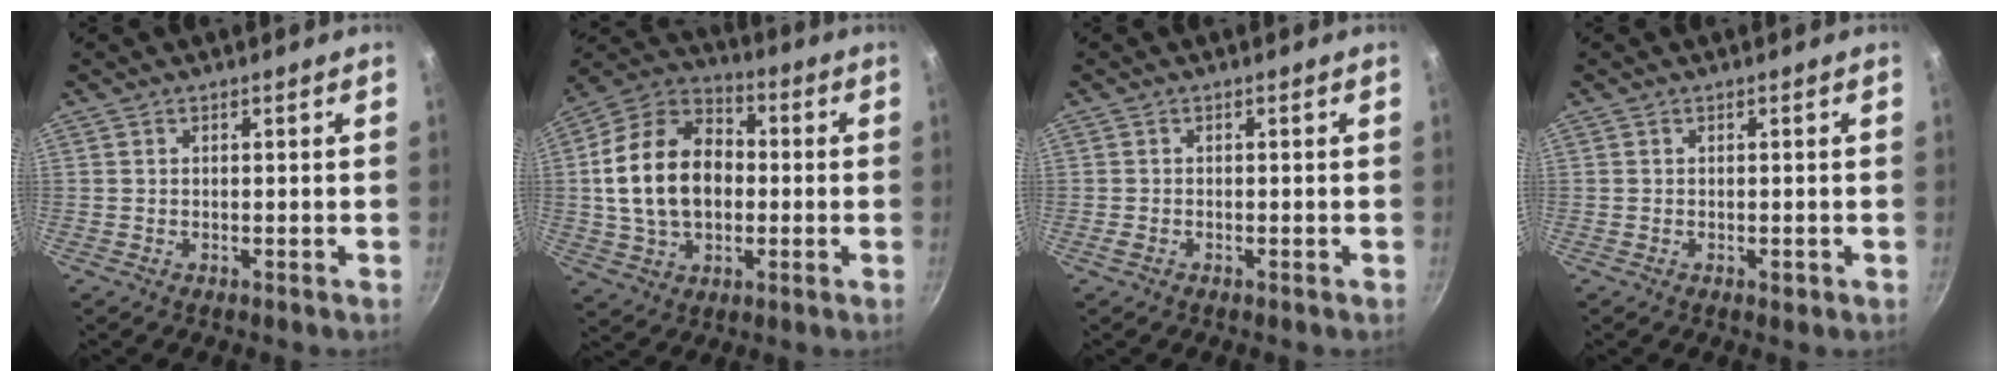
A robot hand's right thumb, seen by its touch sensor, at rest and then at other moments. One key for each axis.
{"total": 18.8, "fx": 0.1, "fy": 13.3, "fz": 13.3, "tx": -0.212, "ty": 0.032, "tz": -0.007}
{"total": 1.0, "fx": -0.6, "fy": 0.5, "fz": 0.6, "tx": -0.018, "ty": 0.003, "tz": -0.014}
{"total": 1.0, "fx": -0.4, "fy": 0.6, "fz": 0.7, "tx": -0.008, "ty": 0.001, "tz": -0.006}